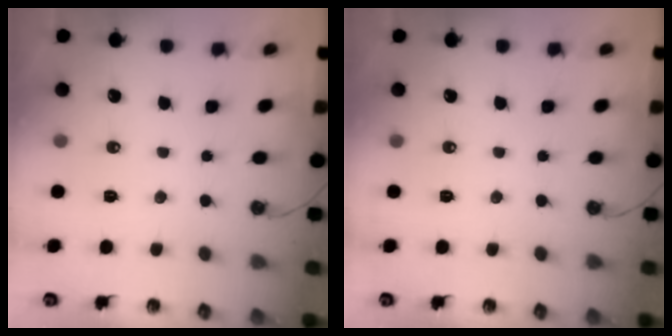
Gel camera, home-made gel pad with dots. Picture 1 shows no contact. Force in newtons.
{"total": 0.0}